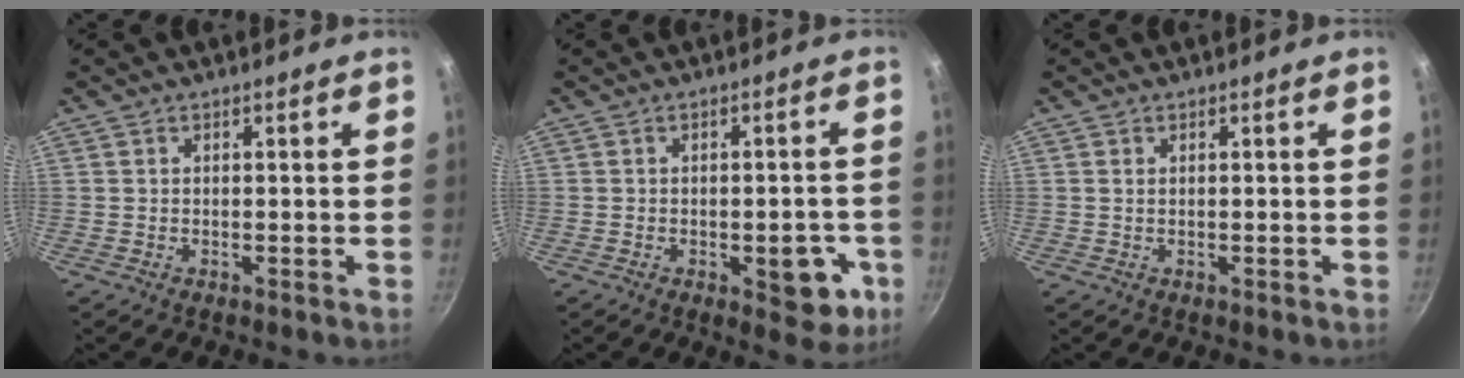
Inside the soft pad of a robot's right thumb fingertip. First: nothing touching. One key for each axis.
{"total": 8.2, "fx": -2.7, "fy": 4.2, "fz": 6.5, "tx": -0.043, "ty": 0.014, "tz": -0.030}
{"total": 0.6, "fx": 0.2, "fy": 0.4, "fz": 0.5, "tx": -0.009, "ty": 0.000, "tz": 0.002}